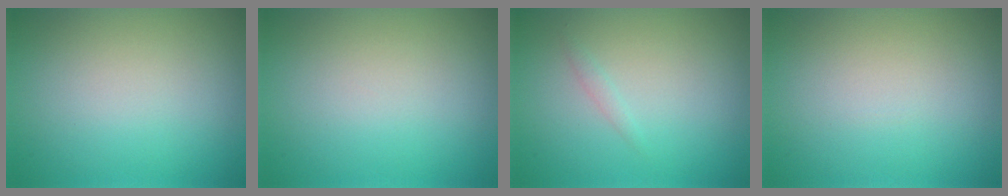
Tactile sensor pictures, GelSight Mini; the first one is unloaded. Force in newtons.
{"total": 0.0}
{"total": 0.7, "press": 0.7, "slide": 0.0}
{"total": 0.0}